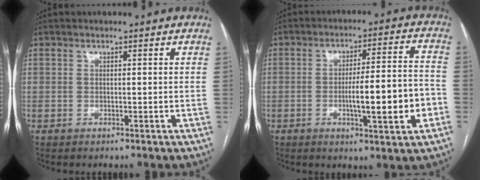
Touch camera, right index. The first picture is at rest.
{"total": 11.7, "force": [-3.1, 1.3, 11.2], "torque": [-0.172, 0.009, -0.043]}